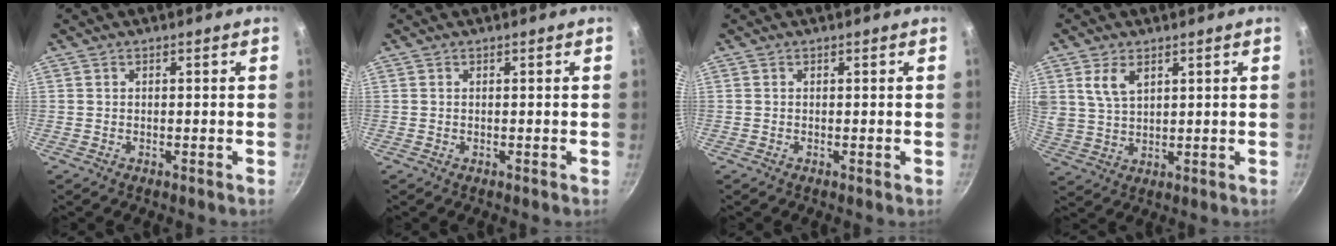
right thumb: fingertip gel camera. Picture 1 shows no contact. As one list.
[{"total": 0.0}, {"total": 0.0}, {"total": 6.1, "force": [2.9, 3.5, 4.0], "torque": [-0.068, -0.012, 0.062]}]